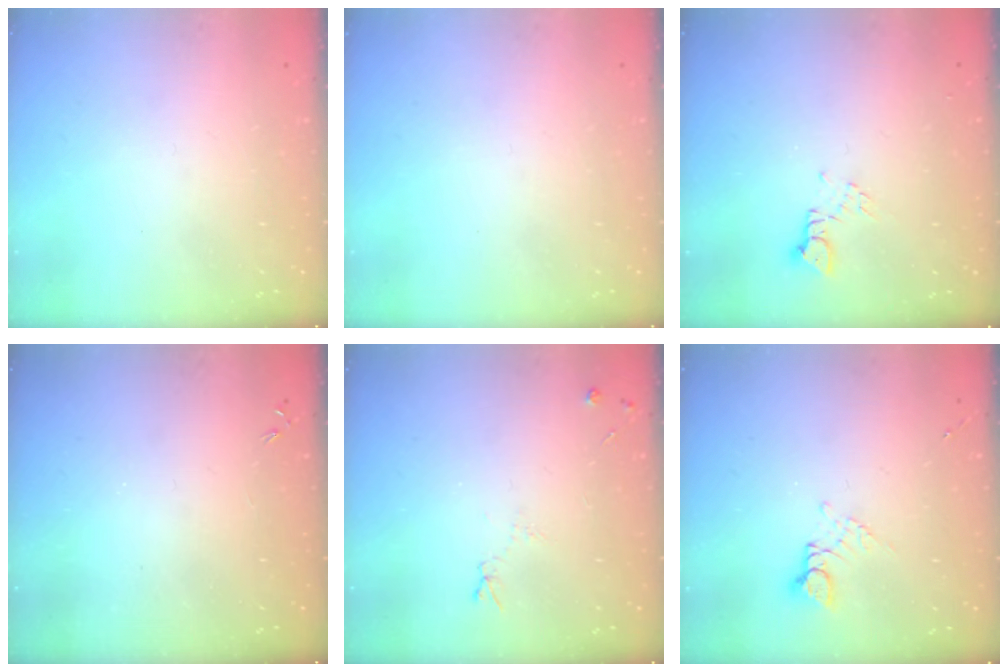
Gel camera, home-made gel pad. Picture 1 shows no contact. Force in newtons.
{"total": 0.0}
{"total": 2.5, "press": 2.5, "slide": 0.3}
{"total": 0.0}
{"total": 5.2, "press": 5.1, "slide": 0.8}
{"total": 4.7, "press": 4.6, "slide": 0.5}